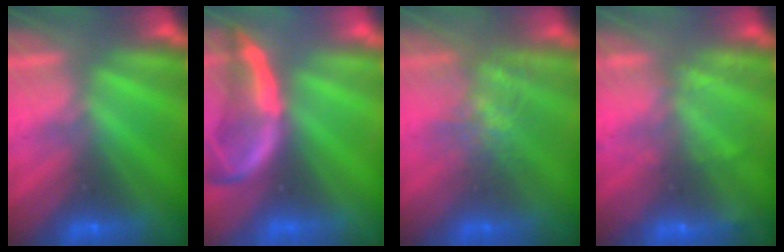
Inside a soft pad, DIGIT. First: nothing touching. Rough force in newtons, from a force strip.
{"total": 2.0}
{"total": 4.8}
{"total": 2.3}